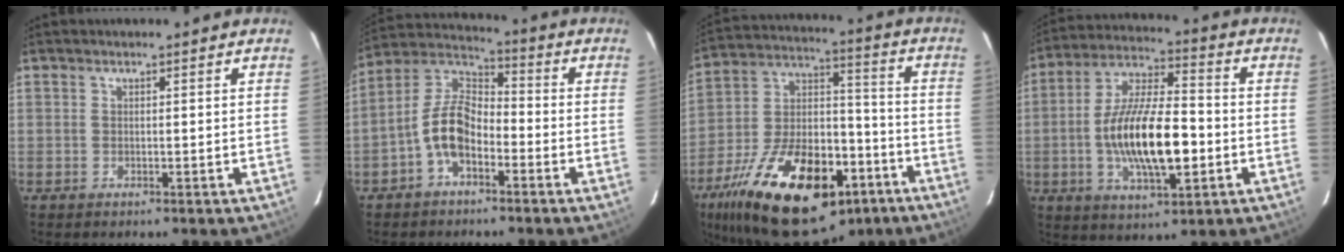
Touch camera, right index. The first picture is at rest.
{"total": 9.4, "force": [-4.1, 4.9, 6.8], "torque": [-0.147, 0.021, -0.083]}
{"total": 30.2, "force": [-16.9, 15.1, 19.9], "torque": [-0.383, -0.002, -0.258]}
{"total": 16.9, "force": [-3.3, 6.1, 15.5], "torque": [-0.293, 0.001, -0.058]}